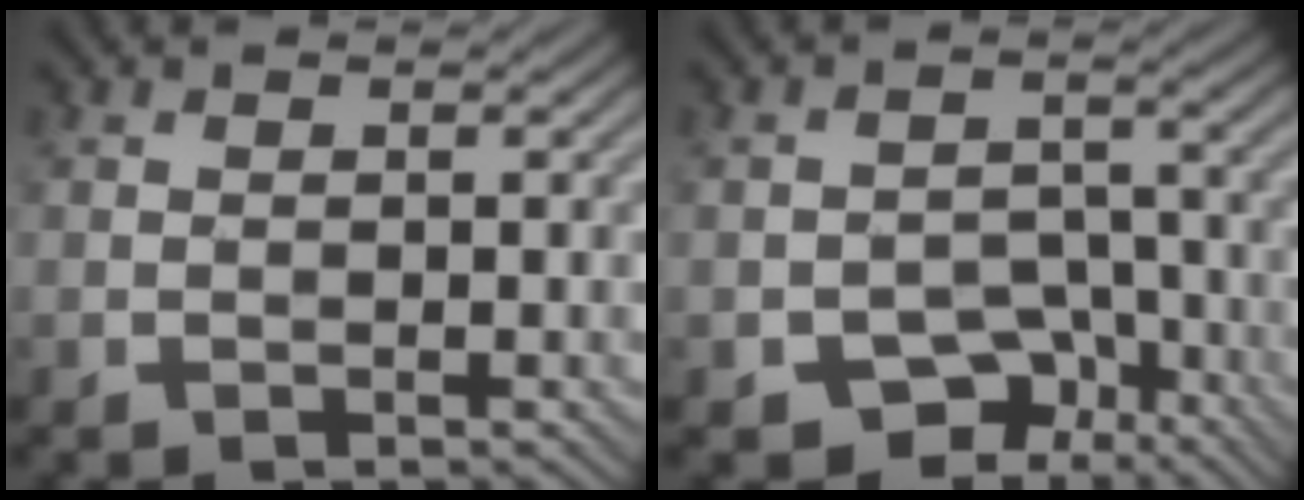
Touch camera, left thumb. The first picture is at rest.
{"total": 6.6, "force": [-4.2, 4.3, 2.6], "torque": [-0.035, -0.001, -0.070]}